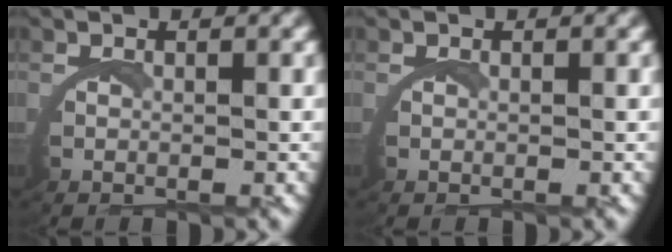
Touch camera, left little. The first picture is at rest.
{"total": 0.0}